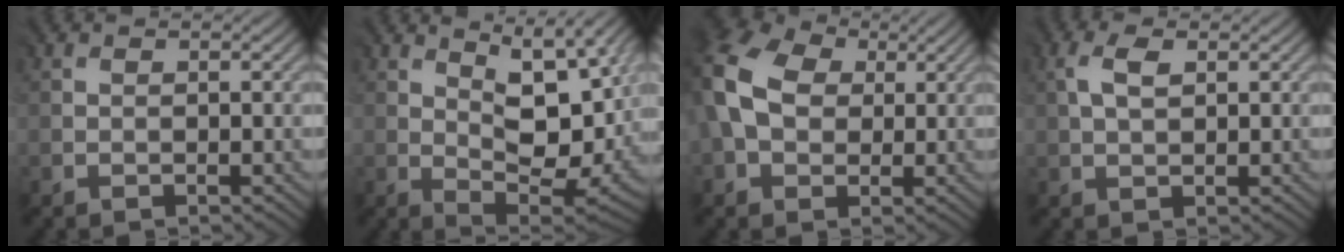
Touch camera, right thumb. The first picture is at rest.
{"total": 10.3, "force": [3.3, 3.4, 9.1], "torque": [-0.160, -0.009, 0.067]}
{"total": 12.1, "force": [1.8, 9.1, 7.8], "torque": [-0.215, -0.004, 0.039]}
{"total": 3.2, "force": [1.3, 1.7, 2.3], "torque": [-0.060, 0.006, 0.025]}